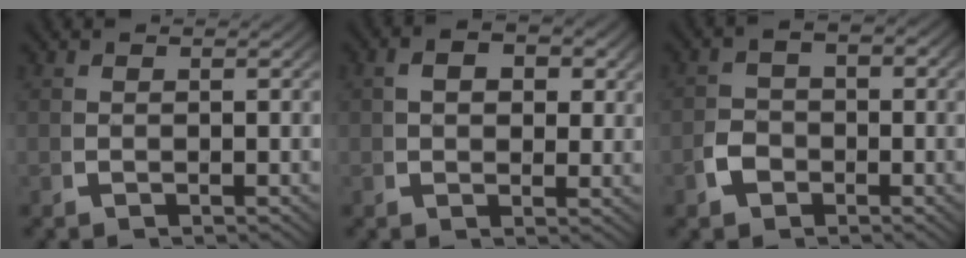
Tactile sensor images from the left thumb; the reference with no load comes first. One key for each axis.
{"total": 3.3, "fx": 0.9, "fy": 2.1, "fz": 2.3, "tx": -0.038, "ty": -0.005, "tz": 0.015}
{"total": 2.7, "fx": -1.1, "fy": 2.1, "fz": 1.4, "tx": -0.024, "ty": -0.005, "tz": -0.020}